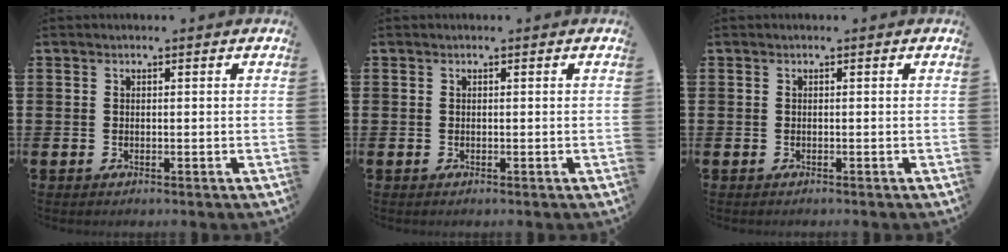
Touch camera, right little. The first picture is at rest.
{"total": 0.0}
{"total": 0.0}